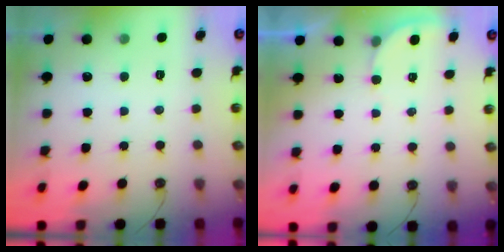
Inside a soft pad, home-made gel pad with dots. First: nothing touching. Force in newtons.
{"total": 2.5, "press": 2.5, "slide": 0.3}